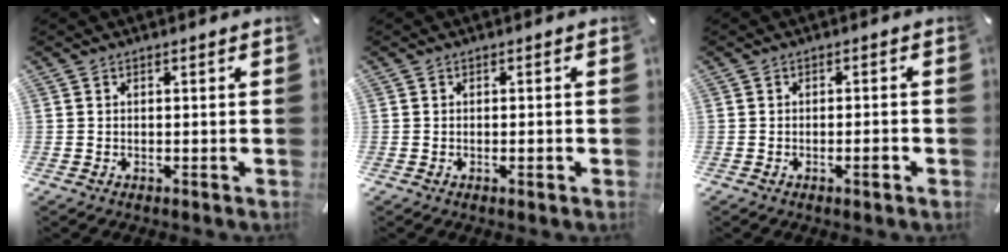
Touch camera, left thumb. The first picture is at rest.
{"total": 1.2, "force": [-0.4, 0.4, 1.0], "torque": [-0.018, -0.002, -0.007]}
{"total": 2.4, "force": [-1.0, 0.6, 2.1], "torque": [-0.036, 0.003, -0.017]}